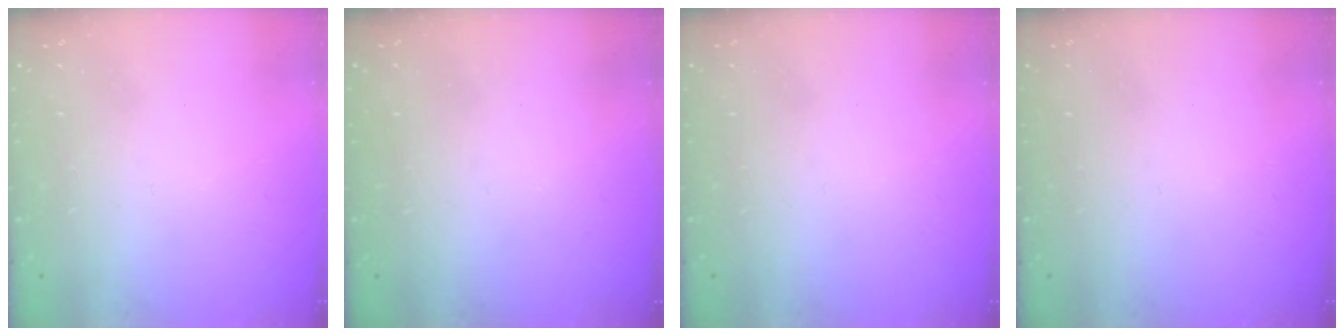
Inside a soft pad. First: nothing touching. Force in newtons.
{"total": 0.7, "press": 0.6, "slide": 0.4}
{"total": 0.0}
{"total": 0.0}